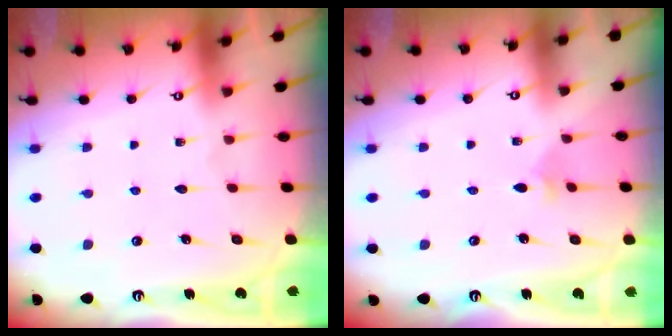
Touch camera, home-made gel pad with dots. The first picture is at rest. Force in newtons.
{"total": 1.7, "press": 1.6, "slide": 0.5}